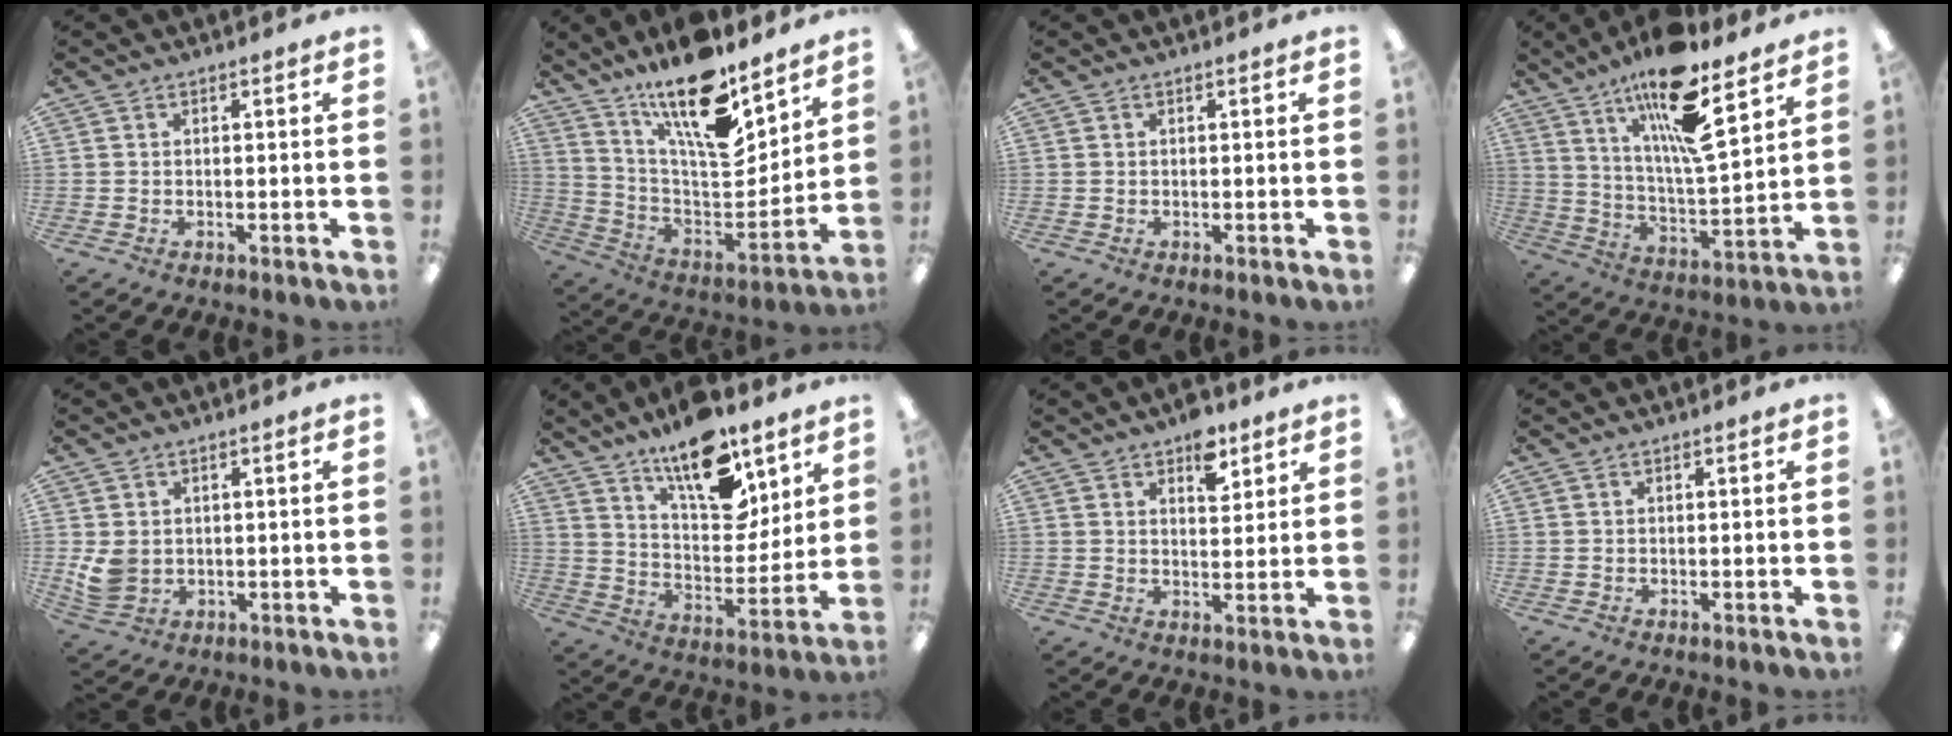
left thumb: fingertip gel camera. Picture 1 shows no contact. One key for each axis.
{"total": 20.9, "fx": 14.9, "fy": 6.8, "fz": 13.0, "tx": -0.229, "ty": -0.109, "tz": 0.253}
{"total": 0.0}
{"total": 18.9, "fx": 12.6, "fy": 4.3, "fz": 13.5, "tx": -0.235, "ty": -0.068, "tz": 0.204}
{"total": 5.2, "fx": 1.1, "fy": 4.2, "fz": 2.9, "tx": -0.060, "ty": -0.002, "tz": 0.023}
{"total": 17.3, "fx": 12.0, "fy": 7.6, "fz": 9.9, "tx": -0.152, "ty": -0.074, "tz": 0.207}
{"total": 8.3, "fx": 5.7, "fy": 3.8, "fz": 4.7, "tx": -0.050, "ty": -0.034, "tz": 0.093}
{"total": 0.0}